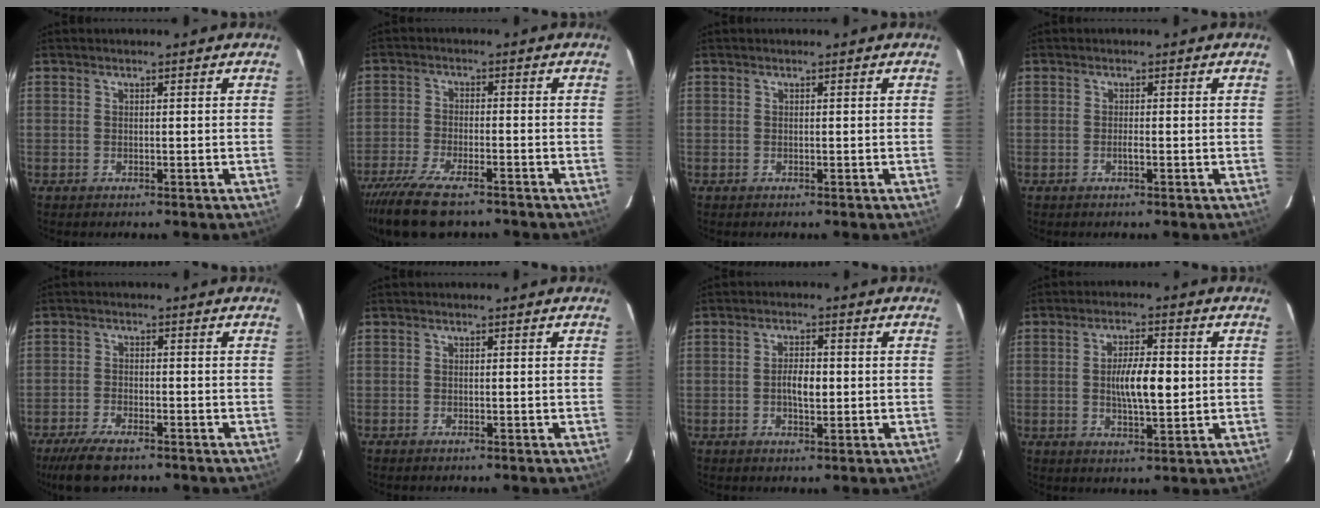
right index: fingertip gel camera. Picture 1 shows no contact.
{"total": 11.6, "force": [-9.3, 2.3, 6.4], "torque": [-0.109, -0.025, -0.152]}
{"total": 0.0}
{"total": 0.9, "force": [-0.4, 0.0, 0.8], "torque": [-0.016, 0.000, -0.008]}
{"total": 6.9, "force": [-5.3, 1.9, 4.0], "torque": [-0.074, -0.016, -0.092]}
{"total": 0.5, "force": [-0.5, 0.1, 0.2], "torque": [-0.009, -0.002, -0.008]}
{"total": 3.7, "force": [-0.4, 1.4, 3.4], "torque": [-0.061, 0.002, -0.007]}
{"total": 7.4, "force": [0.1, 1.9, 7.2], "torque": [-0.130, 0.004, 0.003]}